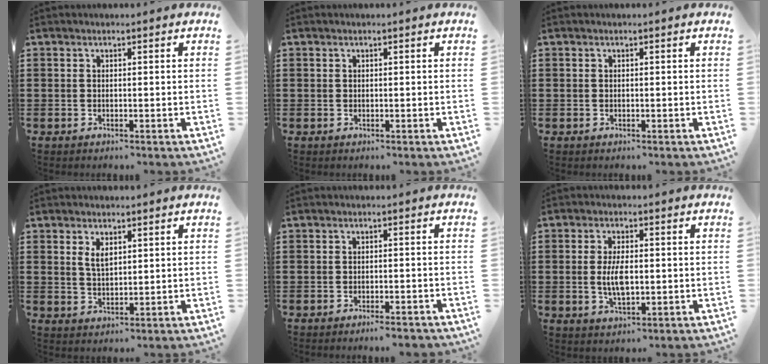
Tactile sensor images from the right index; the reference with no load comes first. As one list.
[{"total": 0.0}, {"total": 0.0}, {"total": 2.6, "force": [1.4, 1.2, 1.8], "torque": [-0.040, 0.002, 0.025]}, {"total": 1.9, "force": [-1.7, -0.1, 0.8], "torque": [-0.016, -0.002, -0.032]}, {"total": 4.9, "force": [-0.1, 2.0, 4.4], "torque": [-0.091, -0.001, -0.004]}]